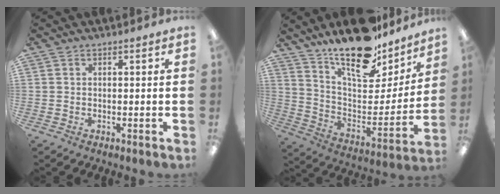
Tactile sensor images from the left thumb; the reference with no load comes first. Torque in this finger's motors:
{"motor_torque": [2.11, 2.11, 1.43, -1.34, 0.11]}